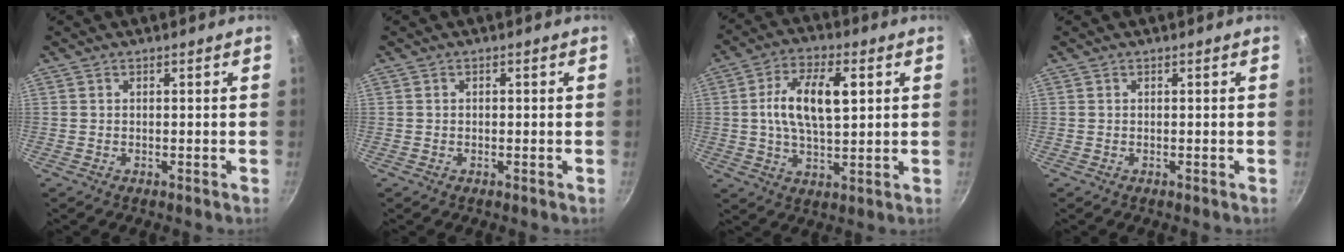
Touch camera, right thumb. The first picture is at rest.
{"total": 0.6, "force": [0.0, 0.5, 0.3], "torque": [-0.003, 0.004, -0.001]}
{"total": 12.2, "force": [2.3, 5.9, 10.5], "torque": [-0.182, 0.006, 0.036]}
{"total": 0.0}